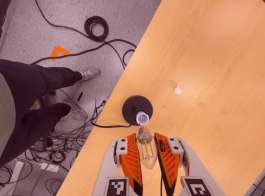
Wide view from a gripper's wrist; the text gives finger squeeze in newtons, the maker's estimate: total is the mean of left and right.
{"total": 20.5, "left": 22.7, "right": 18.3}